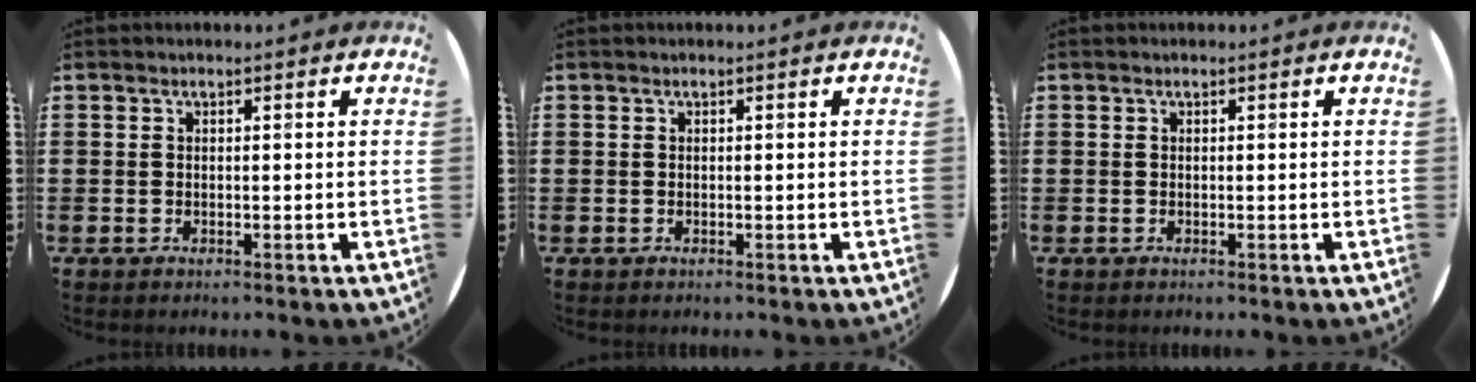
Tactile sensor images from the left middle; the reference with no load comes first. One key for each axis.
{"total": 0.0}
{"total": 0.0}